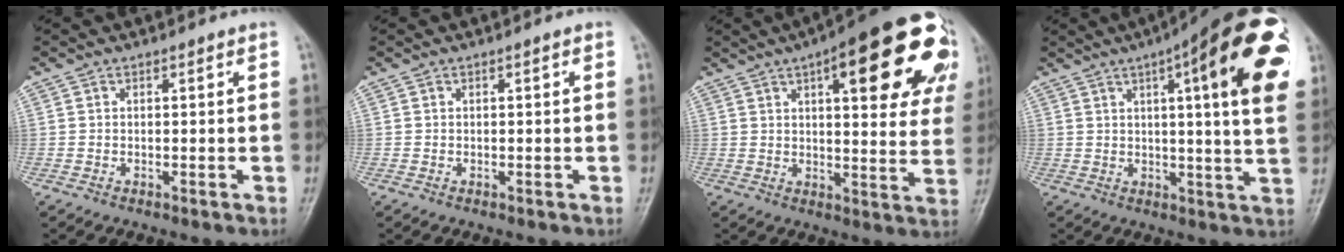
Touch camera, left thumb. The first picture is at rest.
{"total": 0.0}
{"total": 25.8, "force": [10.8, 8.6, 21.8], "torque": [-0.249, -0.005, 0.137]}
{"total": 22.4, "force": [8.3, 4.7, 20.3], "torque": [-0.260, -0.006, 0.103]}